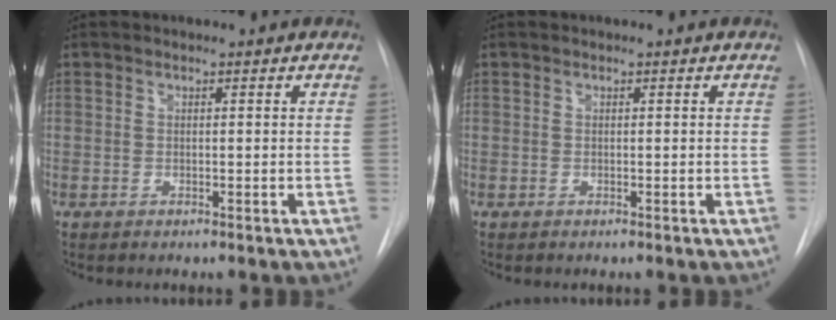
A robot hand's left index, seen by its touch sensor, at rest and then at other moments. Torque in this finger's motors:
{"motor_torque": [0.00, 0.02, 0.00, 0.00]}